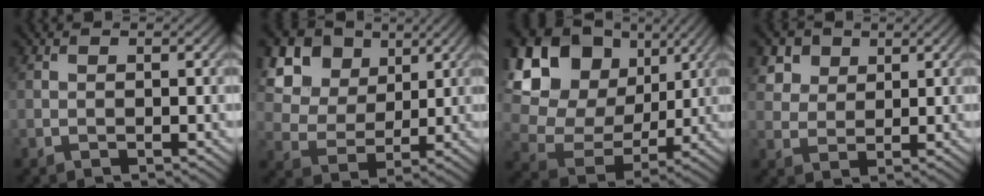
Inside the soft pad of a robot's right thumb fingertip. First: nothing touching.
{"total": 14.3, "force": [7.4, 10.0, 6.9], "torque": [-0.199, 0.022, 0.161]}
{"total": 19.0, "force": [7.4, 14.3, 10.0], "torque": [-0.280, 0.050, 0.168]}
{"total": 4.6, "force": [2.9, 3.2, 1.7], "torque": [-0.050, -0.013, 0.069]}